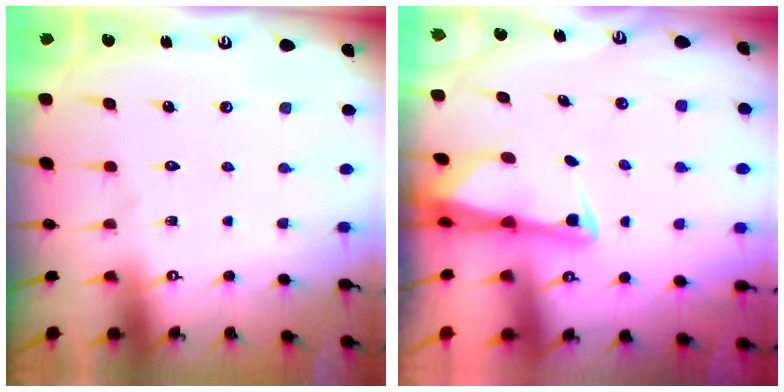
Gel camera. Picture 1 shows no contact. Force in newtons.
{"total": 2.4, "press": 2.4, "slide": 0.3}